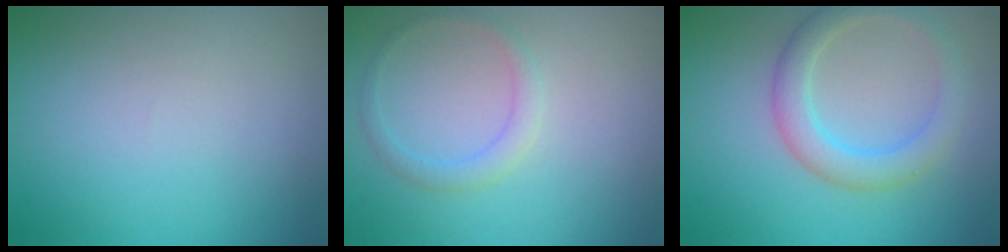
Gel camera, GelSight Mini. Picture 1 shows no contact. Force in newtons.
{"total": 1.6, "press": 1.6, "slide": 0.2}
{"total": 3.4, "press": 3.4, "slide": 0.1}